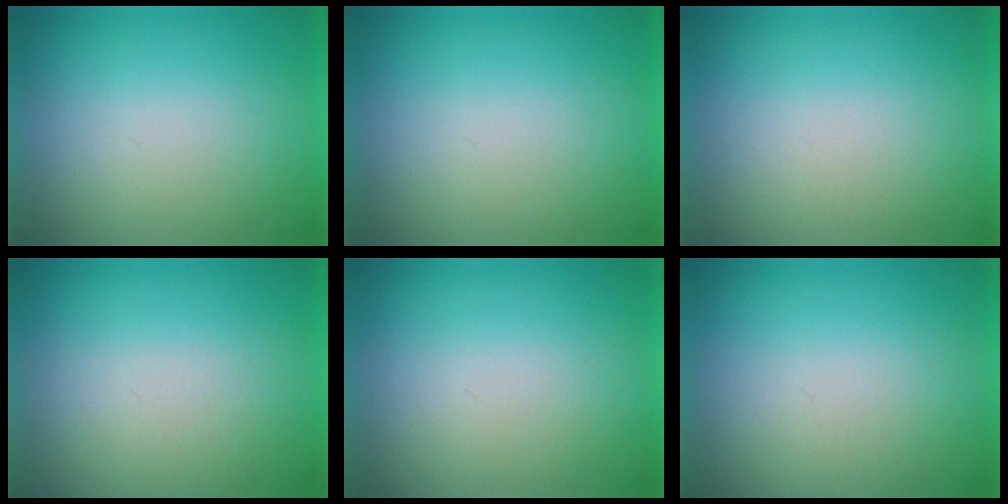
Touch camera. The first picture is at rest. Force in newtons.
{"total": 0.0}
{"total": 1.0}
{"total": 1.8}
{"total": 1.1}
{"total": 1.2}